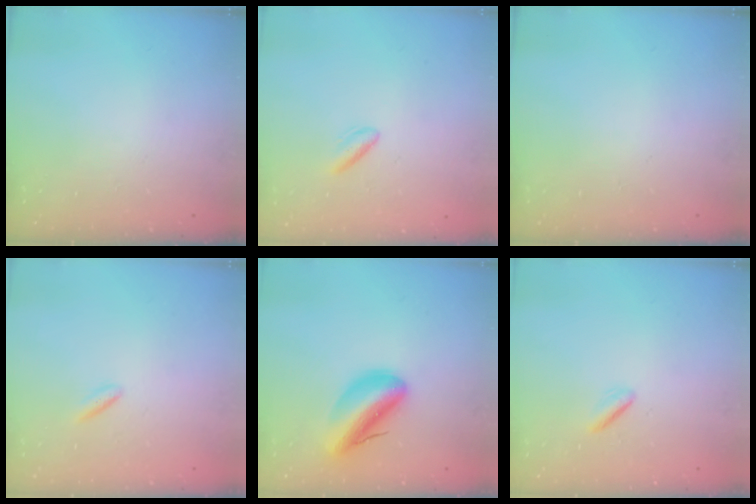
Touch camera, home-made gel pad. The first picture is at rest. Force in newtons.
{"total": 2.6, "press": 2.3, "slide": 1.4}
{"total": 0.0}
{"total": 1.8, "press": 1.6, "slide": 0.8}
{"total": 10.2, "press": 9.7, "slide": 3.0}
{"total": 0.8, "press": 0.4, "slide": 0.7}